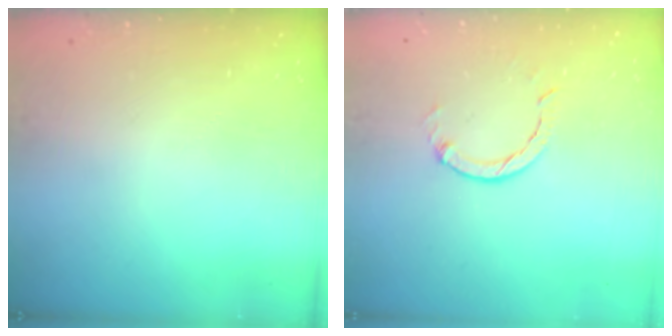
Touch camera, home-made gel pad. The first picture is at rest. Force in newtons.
{"total": 1.3, "press": 1.2, "slide": 0.3}